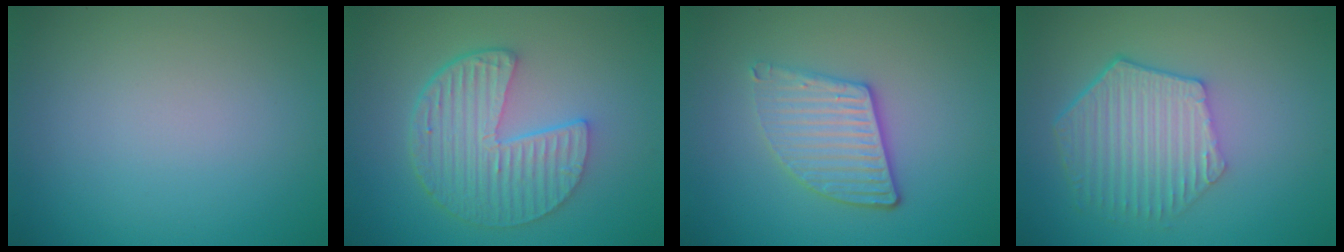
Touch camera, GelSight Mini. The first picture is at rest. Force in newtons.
{"total": 6.2, "press": 4.5, "slide": 4.2}
{"total": 3.7, "press": 3.2, "slide": 2.0}
{"total": 5.8, "press": 4.4, "slide": 3.7}